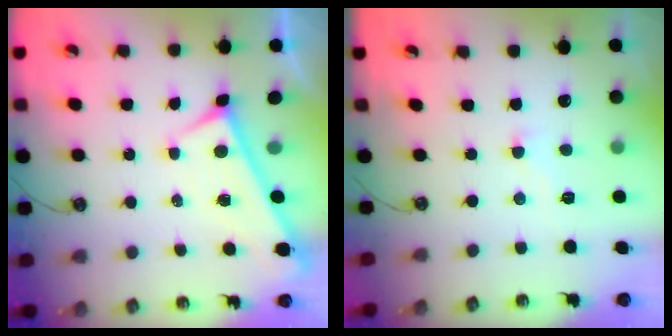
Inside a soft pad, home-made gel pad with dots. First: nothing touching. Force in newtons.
{"total": 1.2, "press": 1.2, "slide": 0.1}